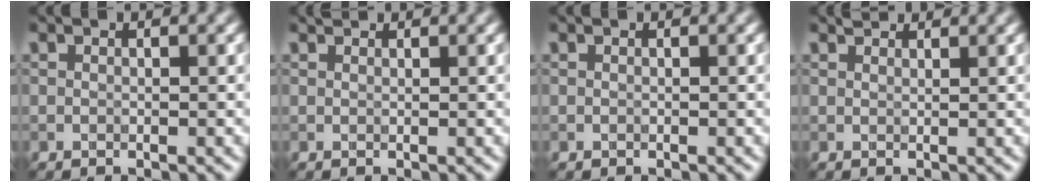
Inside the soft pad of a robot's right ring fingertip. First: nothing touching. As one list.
[{"total": 0.6, "force": [0.6, 0.1, 0.1], "torque": [-0.004, 0.002, 0.010]}, {"total": 0.0}, {"total": 1.3, "force": [1.2, 0.3, 0.3], "torque": [-0.010, -0.002, 0.013]}]